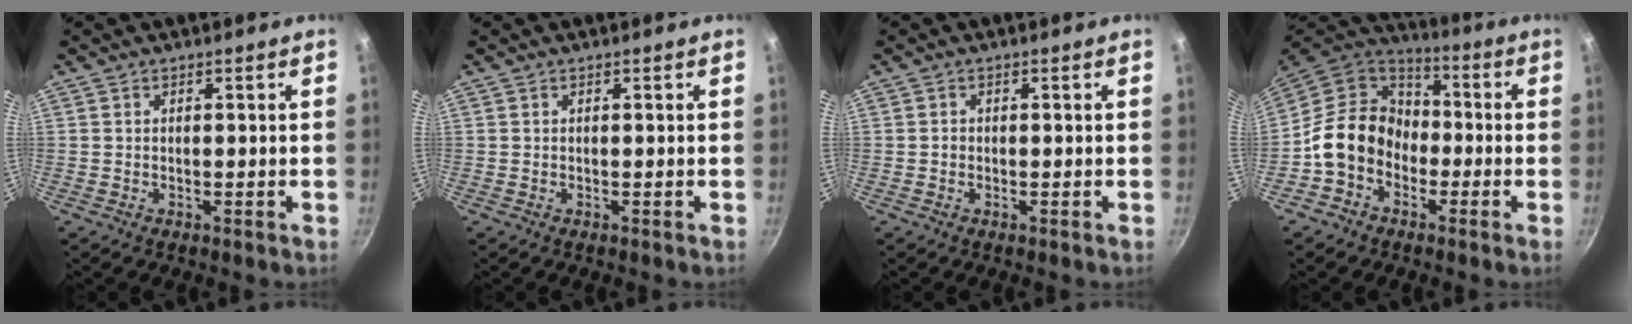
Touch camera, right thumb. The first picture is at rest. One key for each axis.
{"total": 0.0}
{"total": 0.6, "fx": -0.2, "fy": 0.5, "fz": 0.2, "tx": -0.001, "ty": 0.002, "tz": -0.005}
{"total": 13.7, "fx": -3.4, "fy": 11.3, "fz": 7.1, "tx": -0.081, "ty": 0.050, "tz": -0.080}